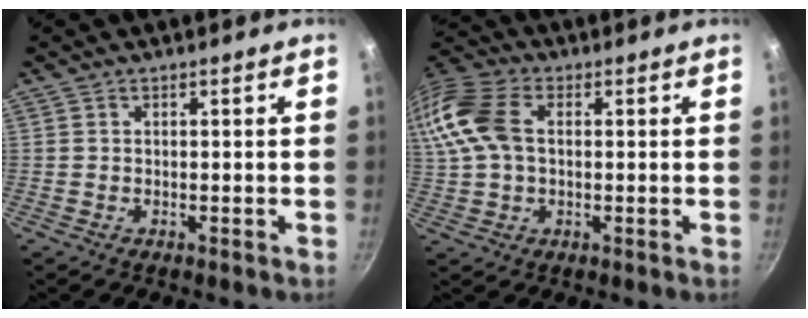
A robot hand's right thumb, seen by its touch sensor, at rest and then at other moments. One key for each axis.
{"total": 16.2, "fx": 2.7, "fy": 10.9, "fz": 11.7, "tx": -0.265, "ty": 0.033, "tz": 0.040}